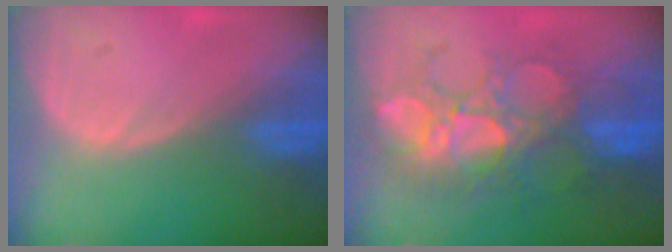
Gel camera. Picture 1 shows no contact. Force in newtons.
{"total": 9.4, "press": 9.2, "slide": 2.1}